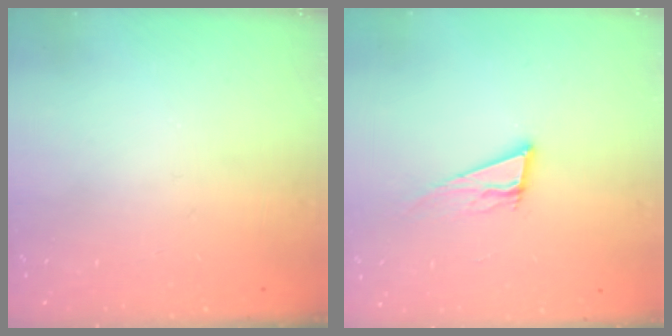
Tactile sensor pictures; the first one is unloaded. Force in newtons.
{"total": 9.2, "press": 8.4, "slide": 3.5}